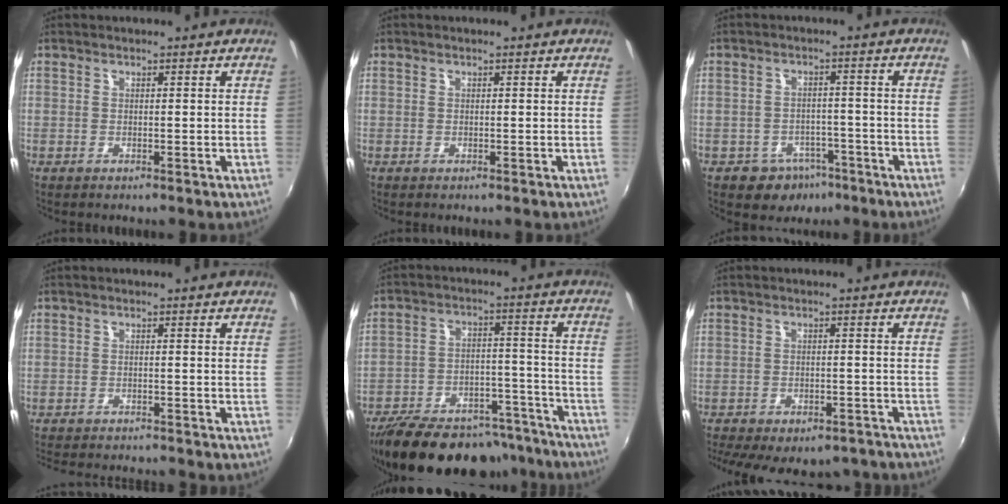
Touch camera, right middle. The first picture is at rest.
{"total": 0.0}
{"total": 6.3, "force": [-4.0, 4.7, 1.4], "torque": [-0.031, 0.017, -0.044]}
{"total": 8.6, "force": [-7.9, 1.2, 3.0], "torque": [-0.075, -0.016, -0.120]}
{"total": 26.5, "force": [-22.0, 9.9, 10.9], "torque": [-0.210, 0.010, -0.296]}
{"total": 17.0, "force": [-13.7, 6.7, 7.5], "torque": [-0.159, -0.020, -0.167]}